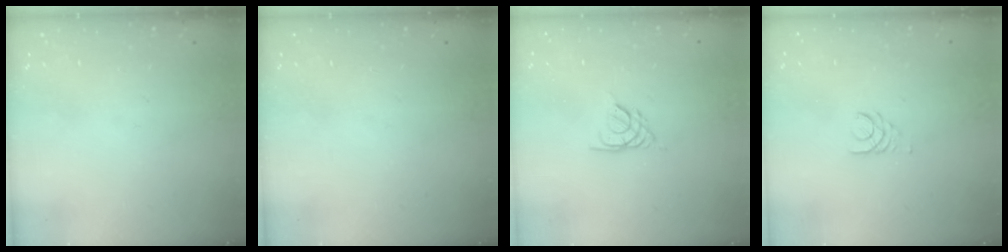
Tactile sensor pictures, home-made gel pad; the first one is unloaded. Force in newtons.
{"total": 0.0}
{"total": 2.6, "press": 2.6, "slide": 0.6}
{"total": 2.5, "press": 2.5, "slide": 0.3}